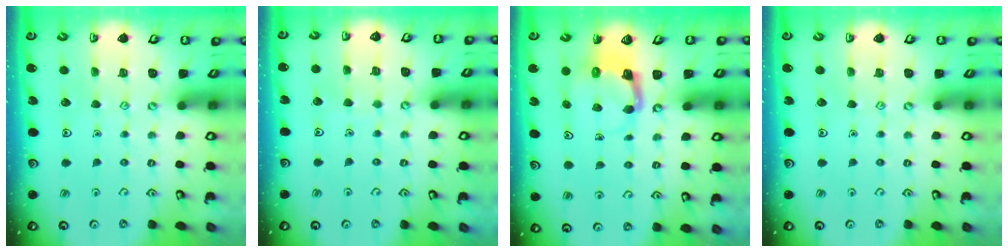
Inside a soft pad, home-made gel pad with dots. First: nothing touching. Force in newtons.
{"total": 1.5, "press": 1.5, "slide": 0.2}
{"total": 4.0, "press": 3.9, "slide": 0.6}
{"total": 0.0}